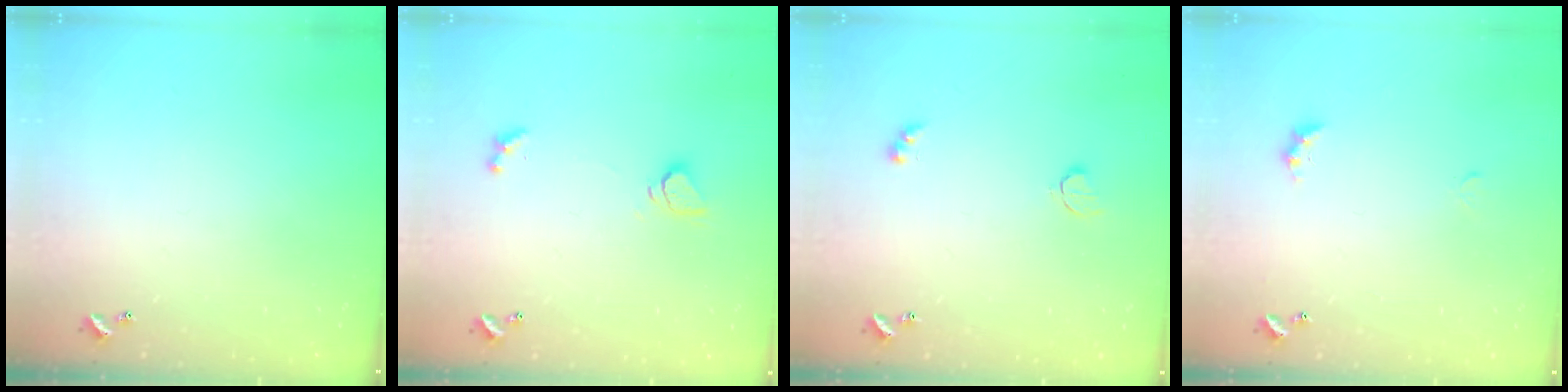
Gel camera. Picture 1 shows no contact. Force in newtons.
{"total": 1.8, "press": 1.8, "slide": 0.4}
{"total": 2.5, "press": 2.4, "slide": 0.5}
{"total": 2.3, "press": 2.2, "slide": 0.7}